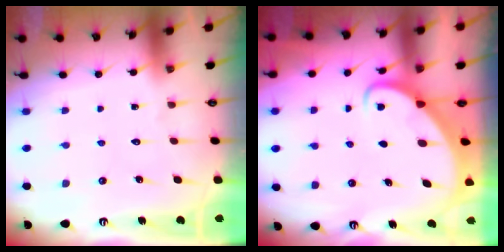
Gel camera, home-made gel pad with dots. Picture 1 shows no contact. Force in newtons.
{"total": 2.6, "press": 2.6, "slide": 0.3}